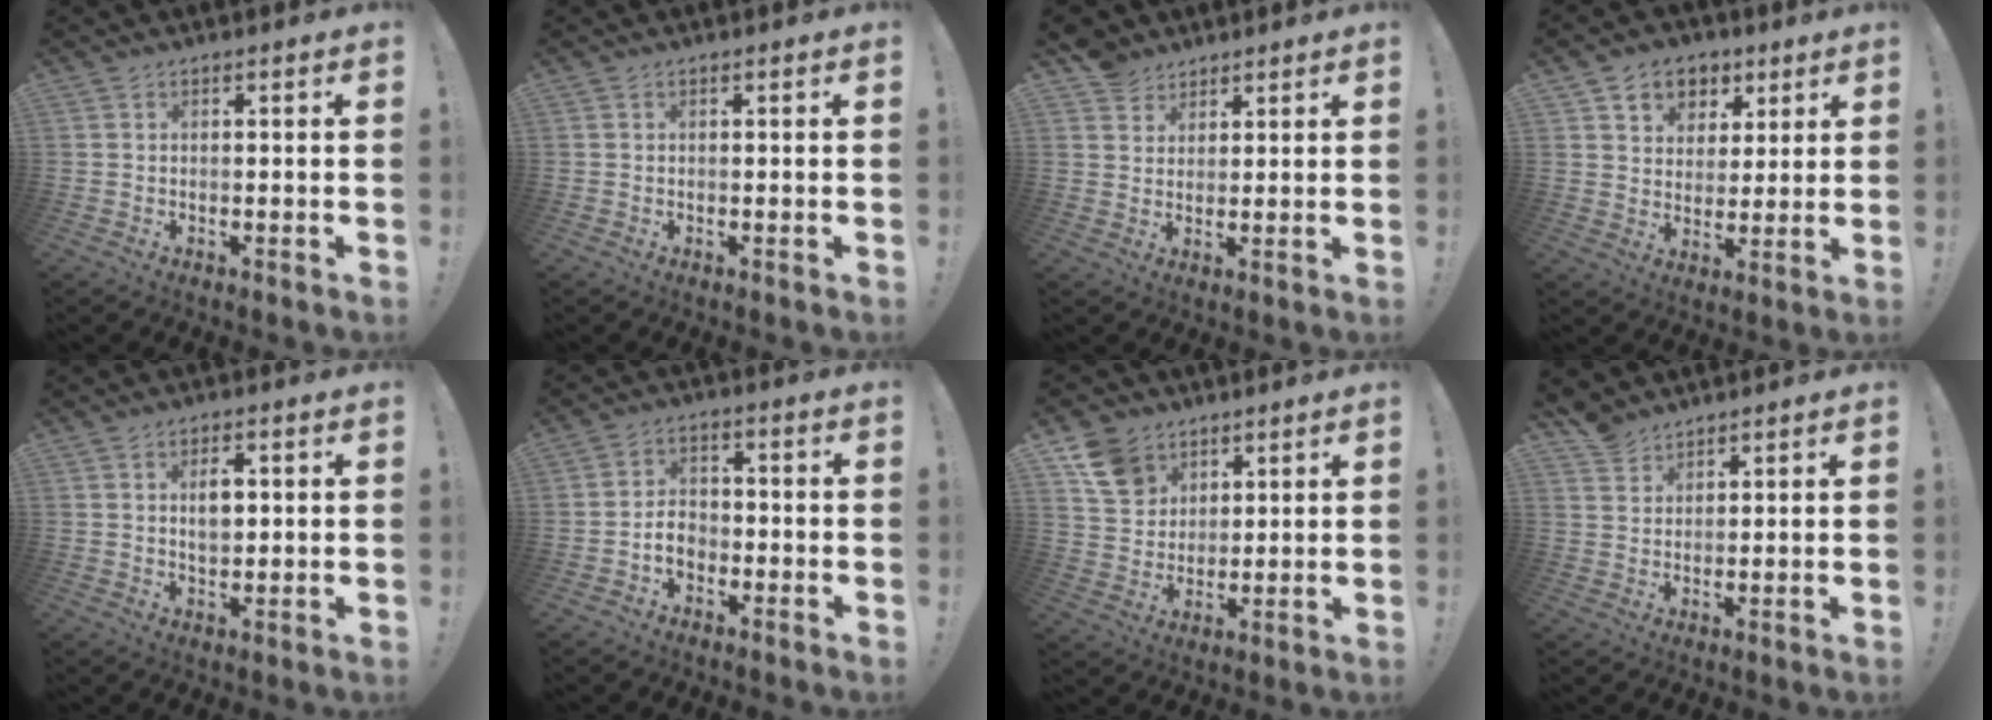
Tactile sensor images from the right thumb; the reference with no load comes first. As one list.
[{"total": 0.0}, {"total": 5.4, "force": [4.1, 3.5, 0.4], "torque": [-0.006, -0.024, 0.081]}, {"total": 8.3, "force": [3.8, 7.1, 1.9], "torque": [-0.018, -0.026, 0.076]}, {"total": 5.0, "force": [0.9, 3.2, 3.7], "torque": [-0.051, -0.001, 0.011]}, {"total": 5.5, "force": [-2.5, 4.1, 2.8], "torque": [-0.040, 0.010, -0.047]}, {"total": 10.9, "force": [6.4, 8.1, 3.4], "torque": [-0.052, -0.033, 0.129]}, {"total": 4.8, "force": [4.1, 2.4, 0.8], "torque": [-0.017, -0.024, 0.081]}]